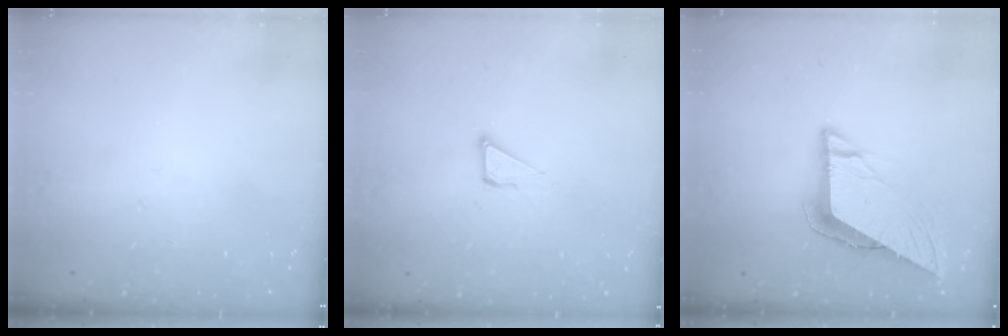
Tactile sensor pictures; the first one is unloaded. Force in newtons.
{"total": 3.6, "press": 3.6, "slide": 0.3}
{"total": 8.7, "press": 8.6, "slide": 0.7}